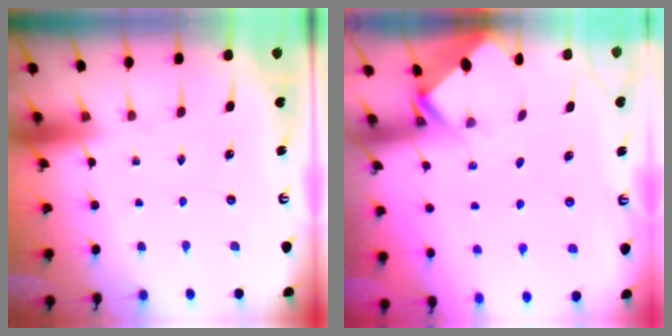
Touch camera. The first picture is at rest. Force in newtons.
{"total": 2.5, "press": 2.5, "slide": 0.2}